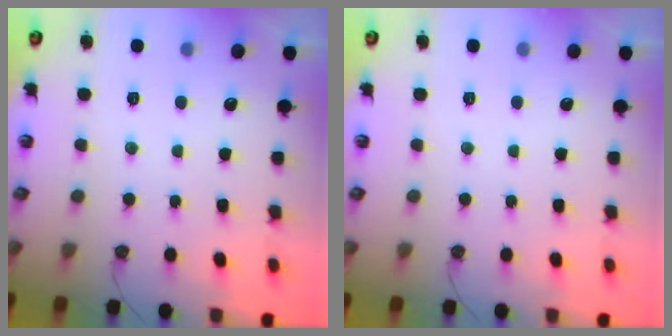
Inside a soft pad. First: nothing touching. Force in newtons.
{"total": 0.0}